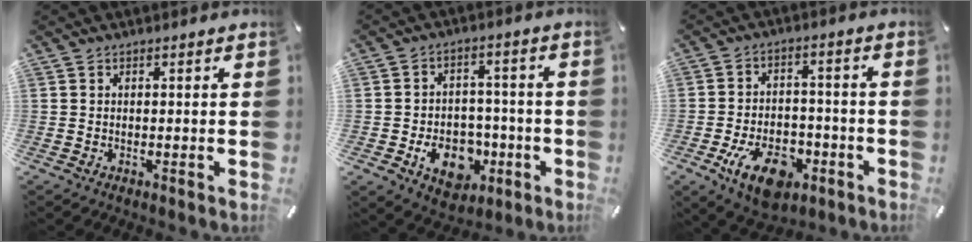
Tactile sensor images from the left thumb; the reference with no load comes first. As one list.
[{"total": 11.3, "force": [-3.9, 8.6, 6.3], "torque": [-0.100, 0.021, -0.063]}, {"total": 12.6, "force": [-6.0, 7.5, 8.3], "torque": [-0.142, 0.025, -0.104]}]